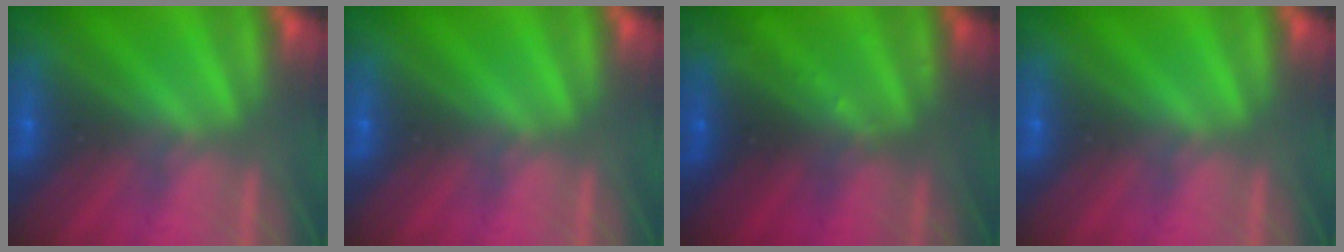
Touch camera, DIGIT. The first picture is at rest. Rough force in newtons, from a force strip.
{"total": 0.0}
{"total": 2.6}
{"total": 0.0}